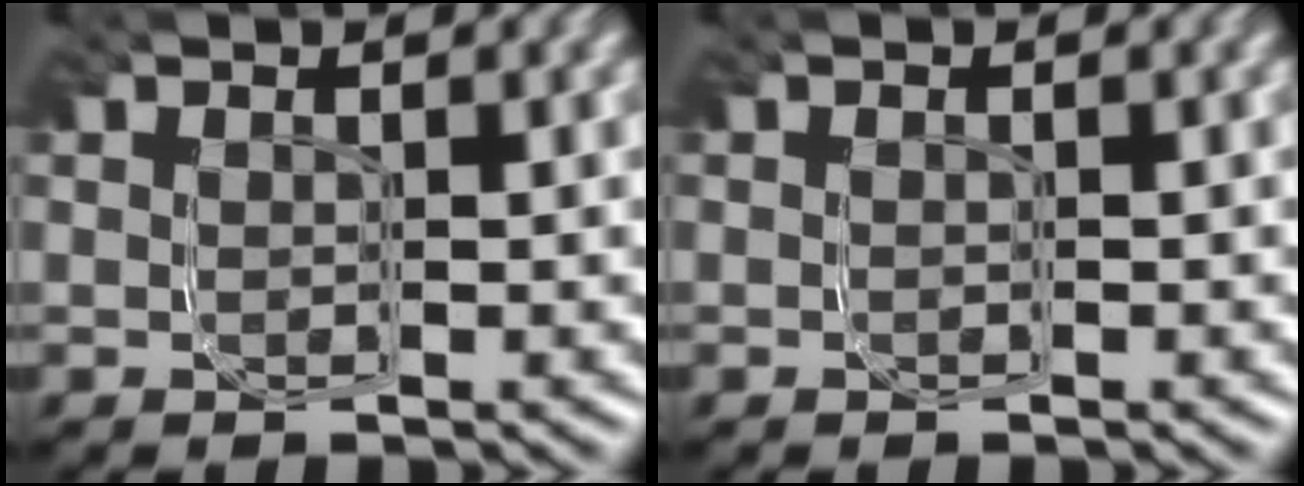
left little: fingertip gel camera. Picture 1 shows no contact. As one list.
[{"total": 0.0}]